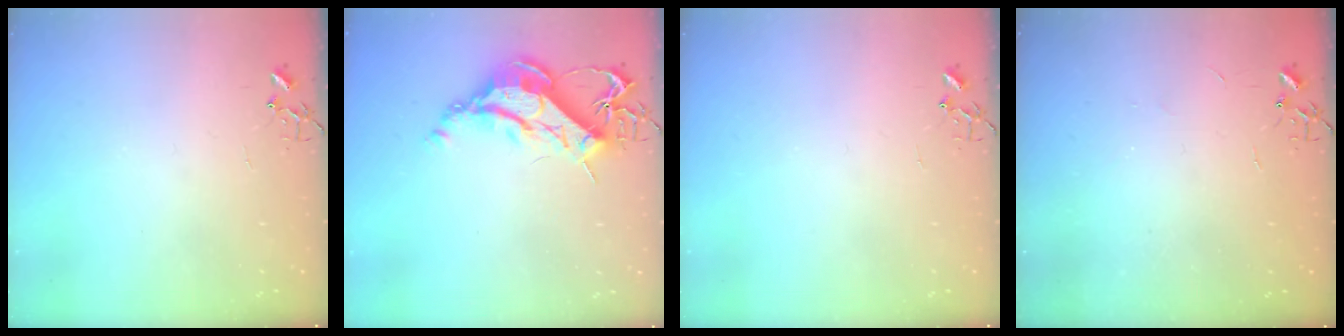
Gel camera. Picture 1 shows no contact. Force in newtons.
{"total": 14.2, "press": 14.1, "slide": 1.5}
{"total": 0.0}
{"total": 1.9, "press": 1.9, "slide": 0.3}